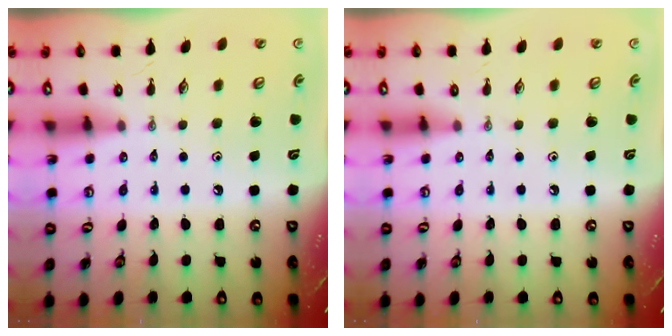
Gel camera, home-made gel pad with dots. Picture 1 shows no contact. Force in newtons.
{"total": 0.0}